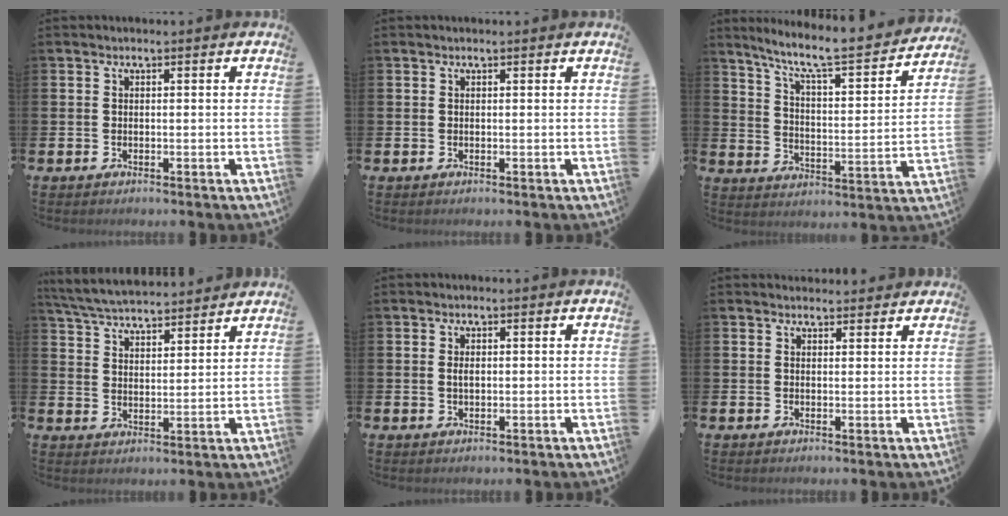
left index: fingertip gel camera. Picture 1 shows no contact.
{"total": 0.0}
{"total": 8.2, "force": [7.2, 0.9, 3.8], "torque": [-0.099, -0.054, 0.115]}
{"total": 5.5, "force": [5.5, 0.5, 0.8], "torque": [-0.037, -0.033, 0.097]}
{"total": 1.2, "force": [0.2, 0.6, 1.0], "torque": [-0.014, 0.003, 0.000]}
{"total": 2.2, "force": [2.1, 0.7, -0.1], "torque": [0.009, -0.009, 0.036]}